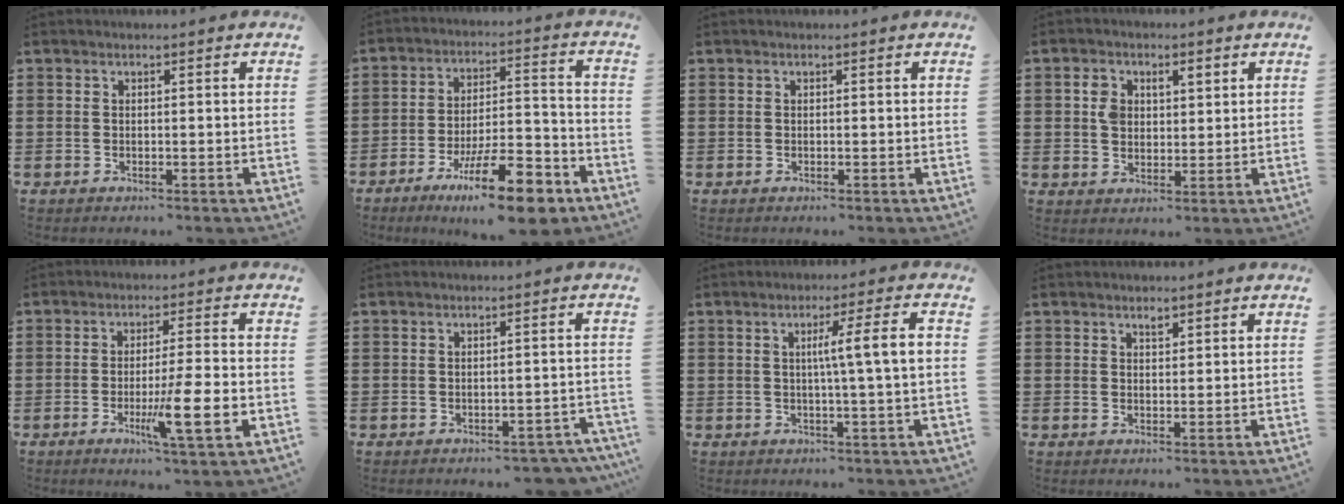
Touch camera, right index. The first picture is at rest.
{"total": 13.8, "force": [-9.1, 3.3, 9.8], "torque": [-0.161, 0.036, -0.157]}
{"total": 0.0}
{"total": 3.7, "force": [1.0, 2.8, 2.3], "torque": [-0.055, 0.013, 0.016]}
{"total": 9.4, "force": [-3.0, 0.9, 8.9], "torque": [-0.154, -0.013, -0.050]}
{"total": 2.4, "force": [-2.3, 0.4, 0.6], "torque": [-0.013, 0.000, -0.048]}
{"total": 6.2, "force": [0.3, -0.6, 6.2], "torque": [-0.105, -0.008, -0.005]}
{"total": 1.1, "force": [0.9, 0.5, 0.5], "torque": [-0.013, 0.002, 0.017]}